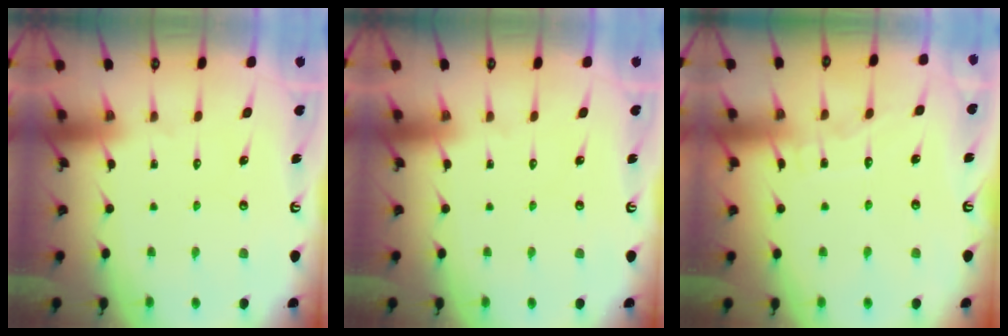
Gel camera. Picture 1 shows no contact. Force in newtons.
{"total": 0.0}
{"total": 5.3, "press": 5.2, "slide": 0.5}